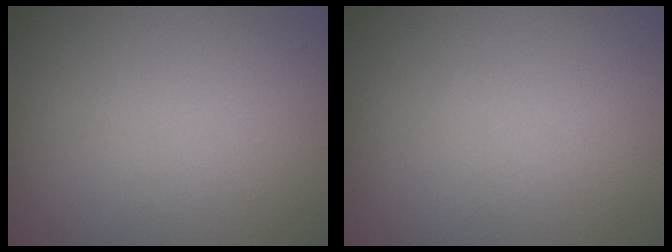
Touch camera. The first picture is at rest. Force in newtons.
{"total": 0.0}